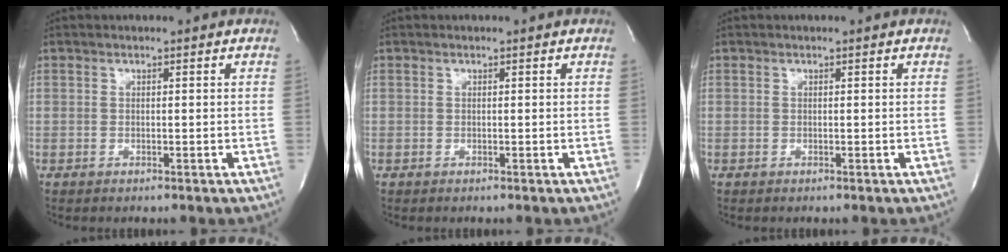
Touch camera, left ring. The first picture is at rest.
{"total": 0.0}
{"total": 0.0}